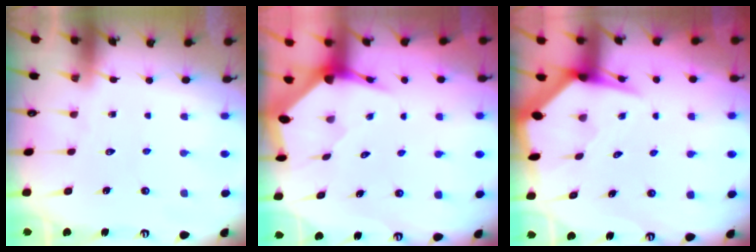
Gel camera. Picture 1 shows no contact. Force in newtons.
{"total": 3.6, "press": 3.6, "slide": 0.5}
{"total": 4.9, "press": 4.8, "slide": 0.6}